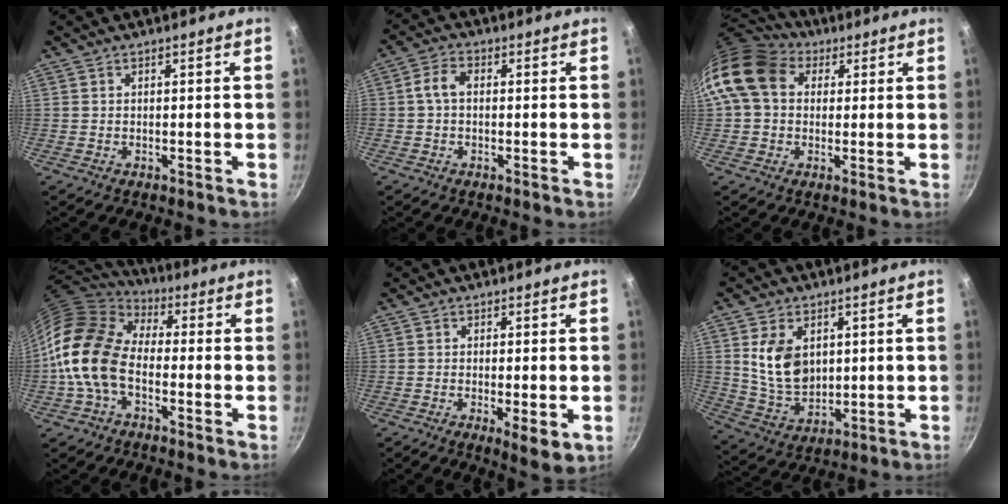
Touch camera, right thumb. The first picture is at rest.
{"total": 3.9, "force": [0.1, 2.3, 3.2], "torque": [-0.067, 0.016, -0.006]}
{"total": 13.6, "force": [3.7, 10.5, 7.8], "torque": [-0.132, 0.022, 0.049]}
{"total": 15.5, "force": [-2.3, 10.1, 11.5], "torque": [-0.192, 0.029, -0.062]}
{"total": 5.2, "force": [-1.1, 1.4, 4.9], "torque": [-0.073, -0.016, -0.010]}
{"total": 10.8, "force": [2.6, 7.5, 7.3], "torque": [-0.116, -0.025, 0.064]}